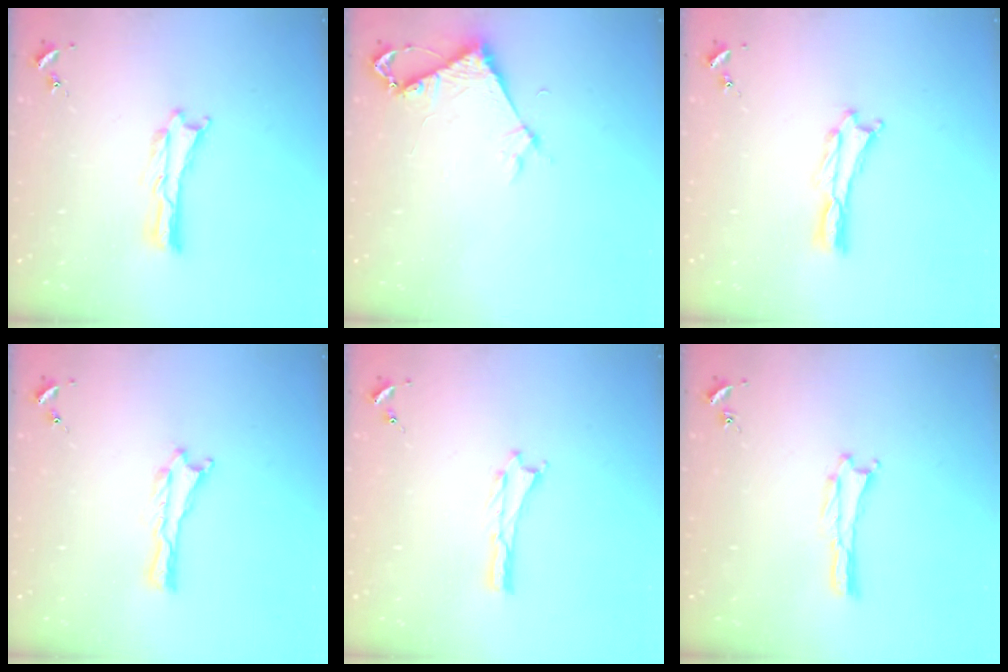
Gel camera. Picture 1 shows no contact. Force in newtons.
{"total": 3.9, "press": 3.8, "slide": 0.3}
{"total": 0.0}
{"total": 0.0}
{"total": 0.0}
{"total": 0.0}